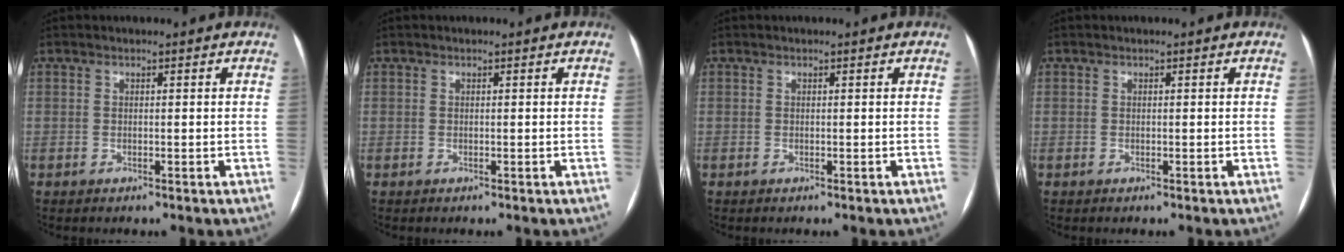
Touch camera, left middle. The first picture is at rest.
{"total": 0.0}
{"total": 0.0}
{"total": 0.0}